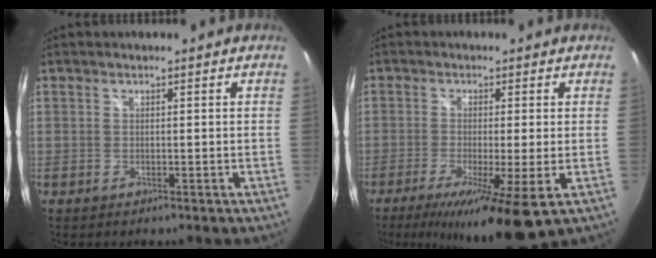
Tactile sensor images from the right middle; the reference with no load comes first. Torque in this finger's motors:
{"motor_torque": [1.49, -0.65, 0.55, 0.15]}